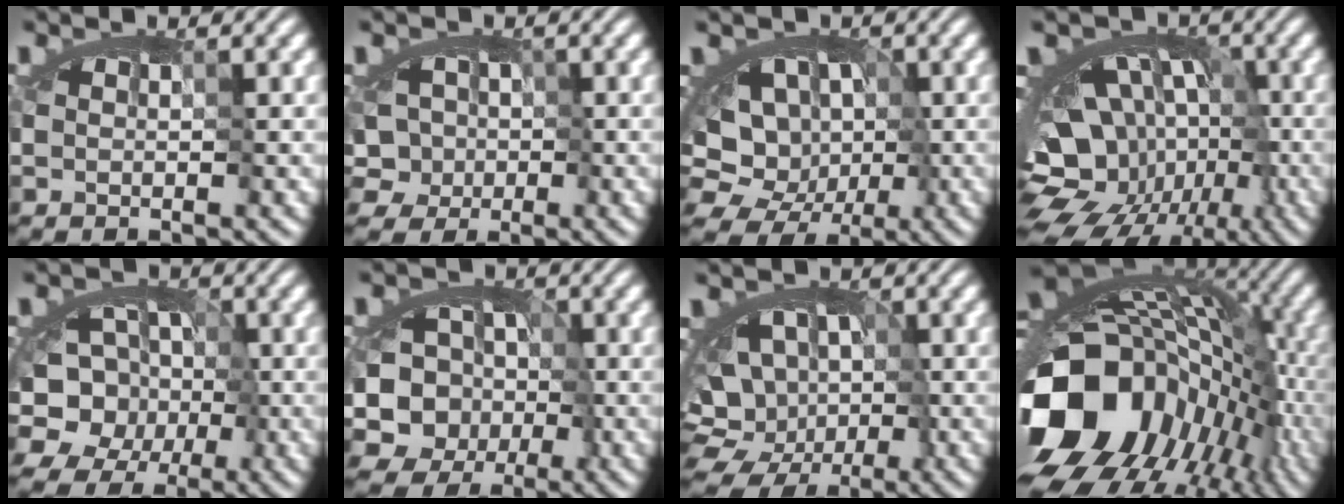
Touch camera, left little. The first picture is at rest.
{"total": 3.8, "force": [-1.2, 3.4, 1.1], "torque": [-0.003, 0.012, -0.039]}
{"total": 10.6, "force": [-2.1, 8.7, 5.6], "torque": [-0.053, 0.014, -0.056]}
{"total": 15.1, "force": [-6.6, 10.4, 8.7], "torque": [-0.113, -0.008, -0.095]}
{"total": 9.4, "force": [-5.4, 7.4, 2.2], "torque": [-0.008, -0.011, -0.103]}
{"total": 10.1, "force": [-5.6, 7.8, 3.0], "torque": [-0.023, -0.015, -0.092]}
{"total": 11.0, "force": [-3.1, 8.4, 6.5], "torque": [-0.065, 0.006, -0.063]}
{"total": 16.2, "force": [-7.5, 11.8, 8.3], "torque": [-0.158, -0.027, -0.127]}